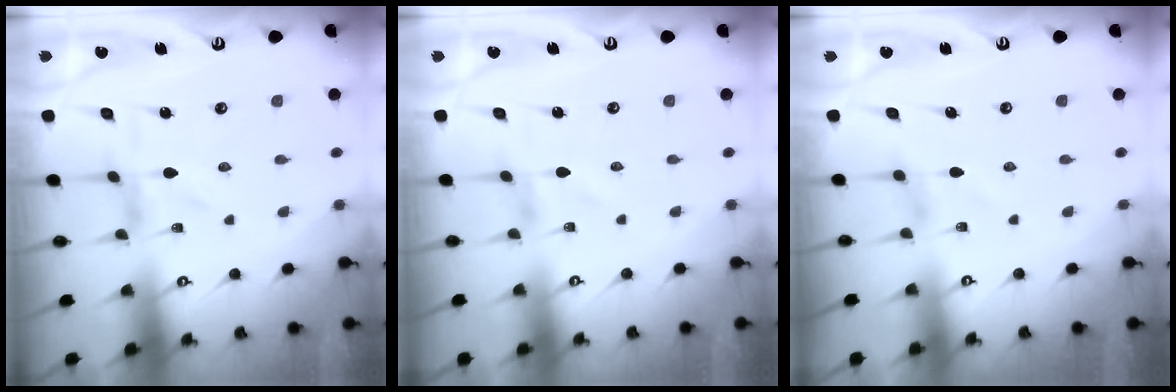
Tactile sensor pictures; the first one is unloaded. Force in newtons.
{"total": 1.0, "press": 1.0, "slide": 0.1}
{"total": 2.5, "press": 2.5, "slide": 0.4}